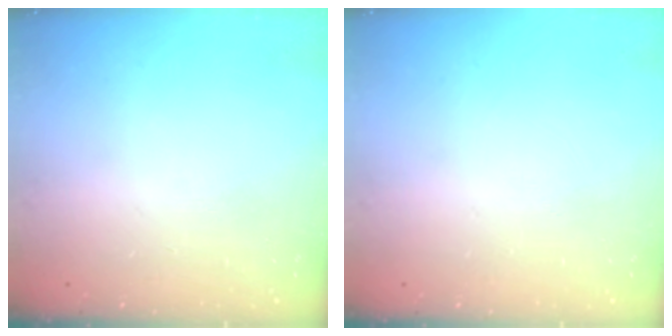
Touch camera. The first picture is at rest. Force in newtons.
{"total": 0.0}